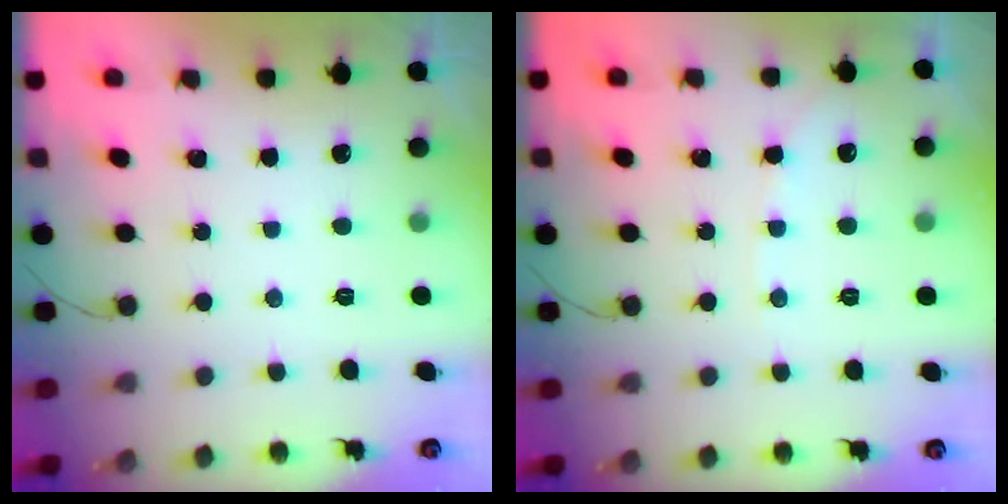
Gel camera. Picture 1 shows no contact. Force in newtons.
{"total": 3.6, "press": 3.6, "slide": 0.4}